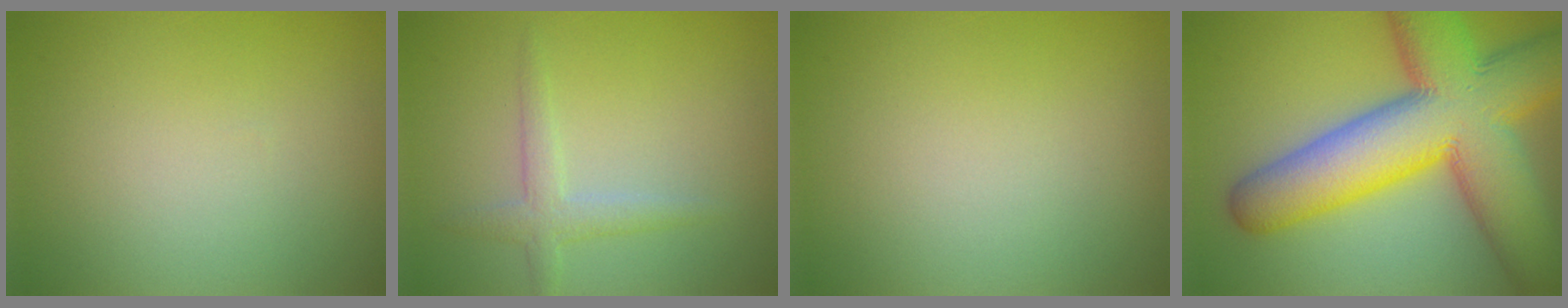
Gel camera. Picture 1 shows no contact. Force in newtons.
{"total": 2.0, "press": 2.0, "slide": 0.1}
{"total": 0.0}
{"total": 15.3, "press": 15.3, "slide": 0.6}